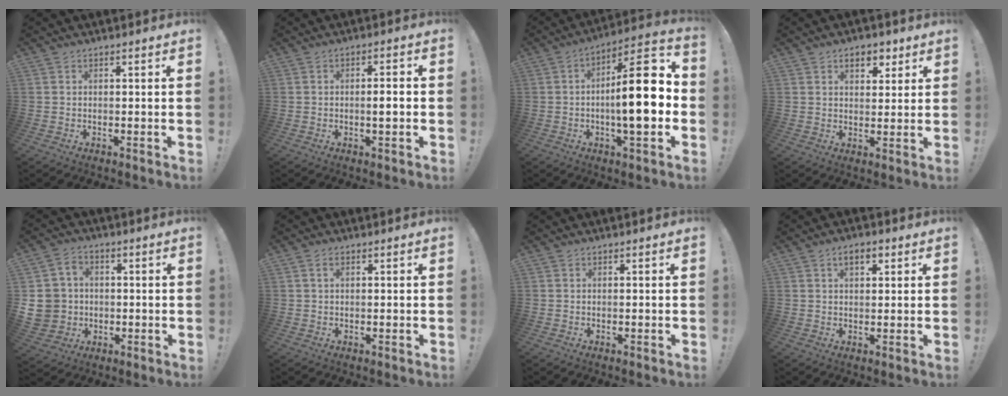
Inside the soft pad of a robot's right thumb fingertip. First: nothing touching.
{"total": 3.5, "force": [-0.5, 0.3, 3.5], "torque": [-0.046, -0.005, -0.016]}
{"total": 18.3, "force": [-1.2, 4.6, 17.6], "torque": [-0.266, 0.004, -0.029]}
{"total": 6.4, "force": [3.4, 4.1, 3.5], "torque": [-0.040, -0.007, 0.059]}
{"total": 9.6, "force": [-1.3, 9.0, 3.1], "torque": [-0.067, 0.019, -0.015]}
{"total": 1.6, "force": [0.6, 0.7, 1.3], "torque": [-0.024, 0.002, 0.010]}
{"total": 0.0}
{"total": 4.2, "force": [1.8, 2.3, 3.0], "torque": [-0.046, 0.003, 0.029]}